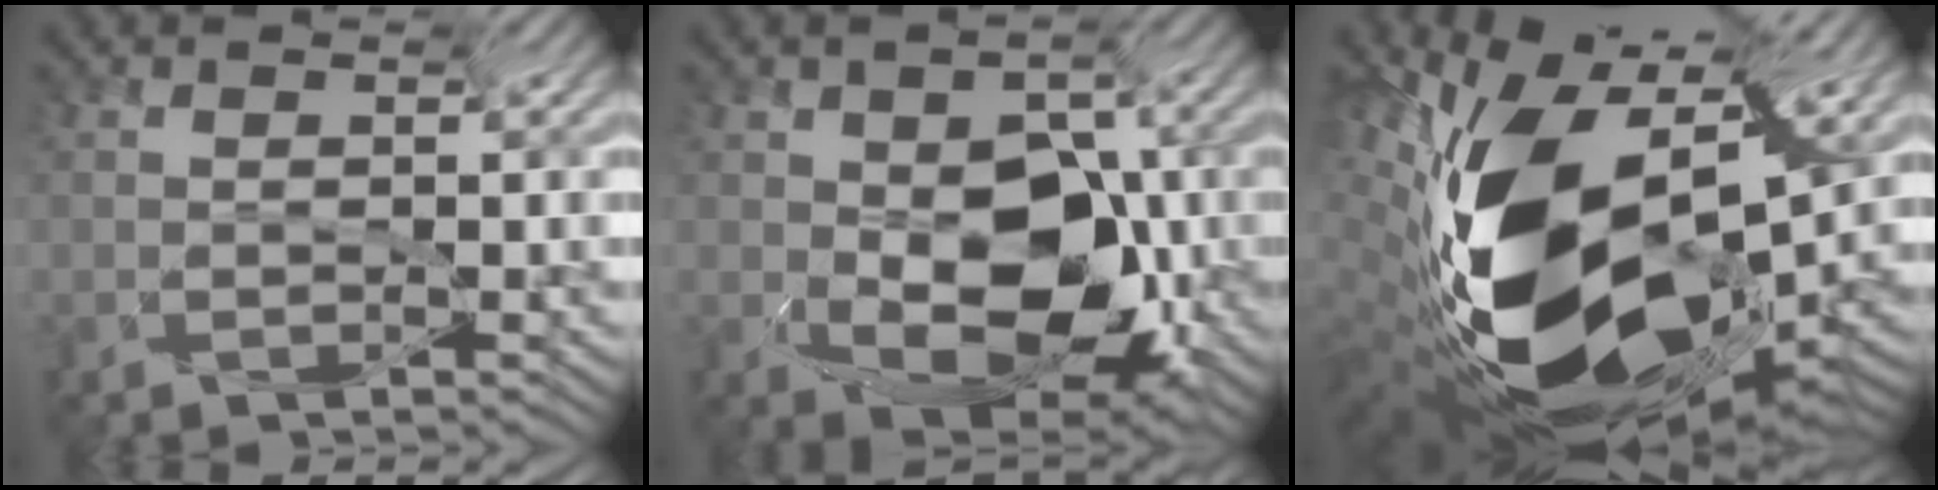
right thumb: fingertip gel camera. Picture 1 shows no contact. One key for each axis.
{"total": 11.1, "fx": -5.3, "fy": 6.3, "fz": 7.5, "tx": -0.136, "ty": -0.011, "tz": -0.083}
{"total": 17.5, "fx": -4.4, "fy": 10.6, "fz": 13.2, "tx": -0.303, "ty": -0.052, "tz": -0.054}